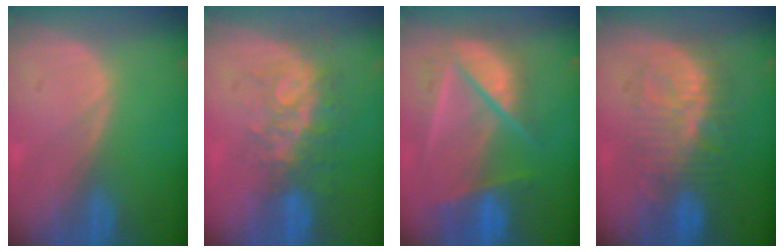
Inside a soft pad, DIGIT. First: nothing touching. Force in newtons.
{"total": 8.4, "press": 7.0, "slide": 4.5}
{"total": 9.9, "press": 8.3, "slide": 5.4}
{"total": 9.4, "press": 9.2, "slide": 2.2}